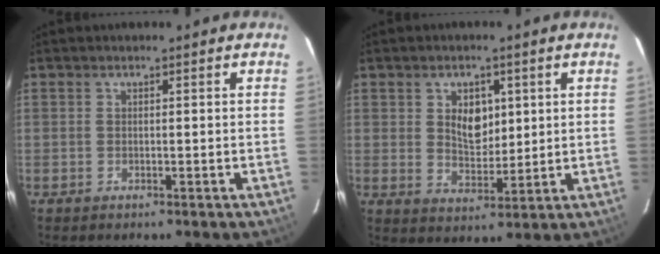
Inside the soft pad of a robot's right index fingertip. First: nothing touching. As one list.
[{"total": 6.4, "force": [1.9, 4.3, 4.4], "torque": [-0.069, 0.003, 0.039]}]